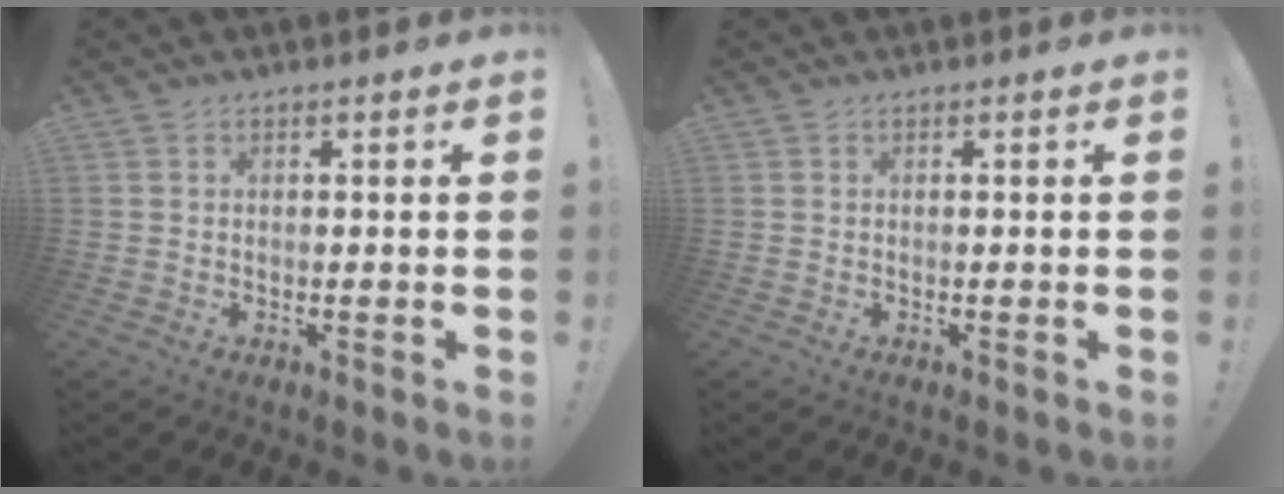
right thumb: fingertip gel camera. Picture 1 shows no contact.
{"total": 0.0}